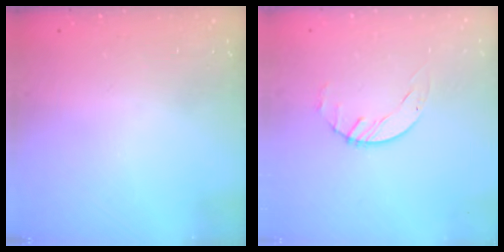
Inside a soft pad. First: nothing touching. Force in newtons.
{"total": 1.4, "press": 1.4, "slide": 0.2}